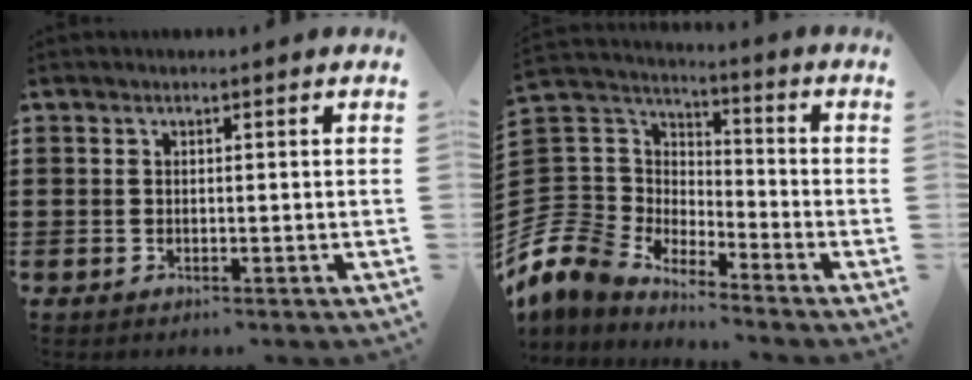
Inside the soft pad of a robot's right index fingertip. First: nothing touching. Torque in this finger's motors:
{"motor_torque": [-1.13, 1.01, -0.44, -0.21]}